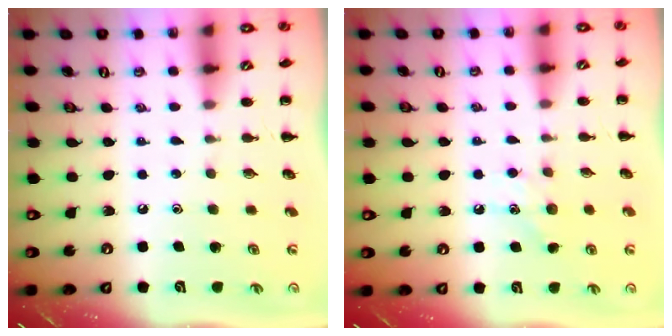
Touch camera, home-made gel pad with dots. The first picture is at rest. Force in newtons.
{"total": 5.0, "press": 4.6, "slide": 1.8}